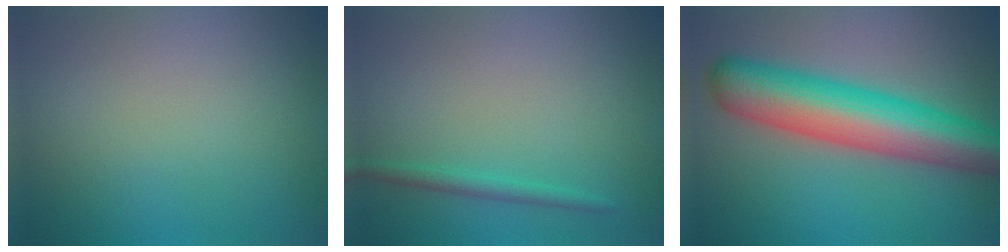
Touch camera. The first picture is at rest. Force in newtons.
{"total": 1.3, "press": 1.3, "slide": 0.1}
{"total": 9.9, "press": 9.9, "slide": 0.3}